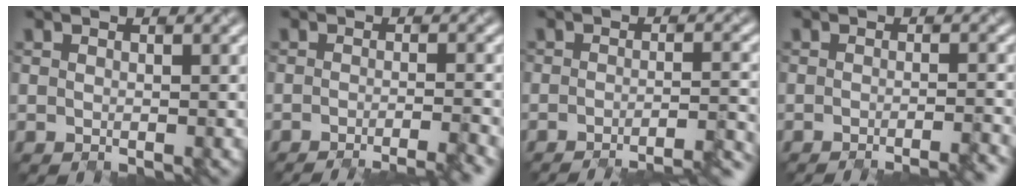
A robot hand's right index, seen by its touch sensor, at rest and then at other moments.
{"total": 5.2, "force": [-3.4, 1.2, 3.8], "torque": [-0.028, -0.002, -0.039]}
{"total": 6.9, "force": [-5.6, 1.4, 3.8], "torque": [-0.034, 0.003, -0.063]}
{"total": 4.4, "force": [-2.6, 1.2, 3.4], "torque": [-0.016, 0.000, -0.024]}